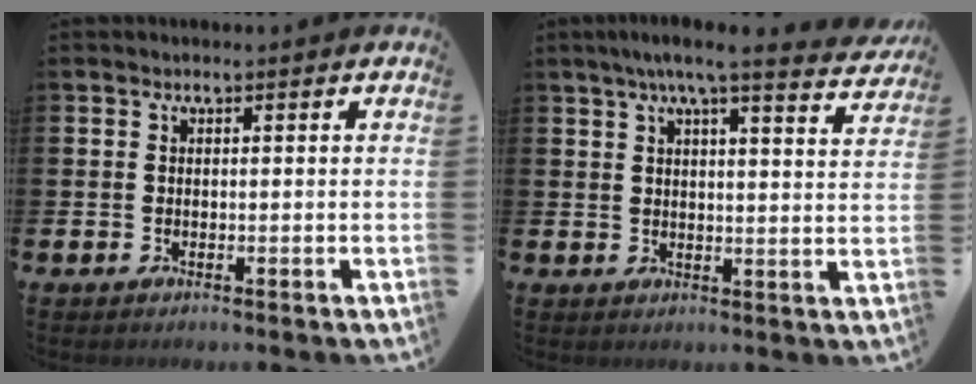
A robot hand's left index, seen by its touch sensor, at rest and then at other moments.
{"total": 6.0, "force": [5.2, 0.1, 3.0], "torque": [-0.063, -0.021, 0.087]}